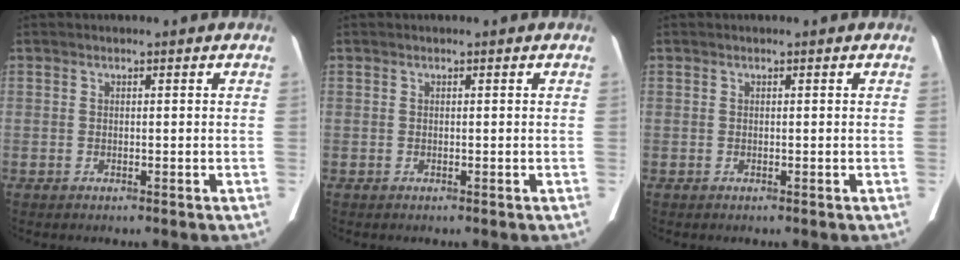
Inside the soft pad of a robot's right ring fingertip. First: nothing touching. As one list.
[{"total": 0.0}, {"total": 0.0}]